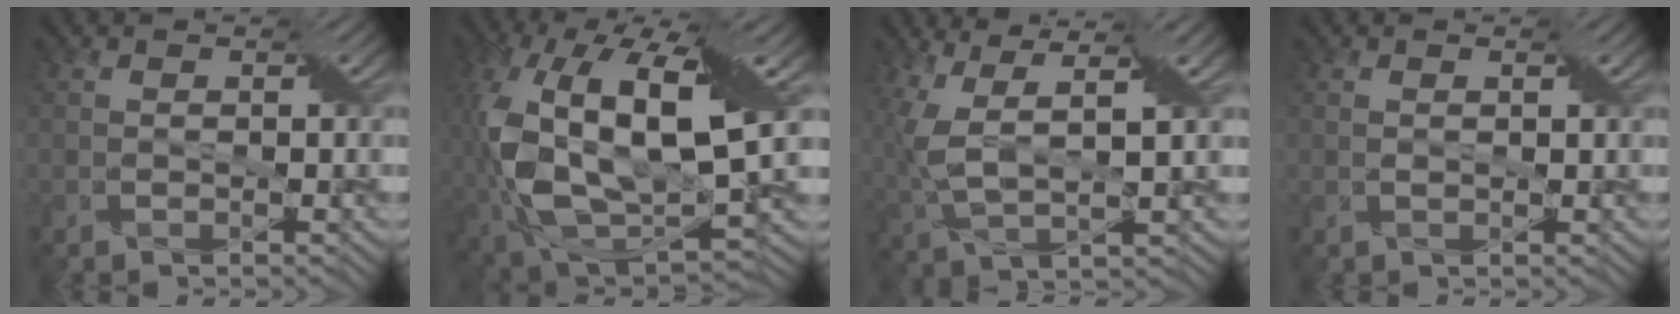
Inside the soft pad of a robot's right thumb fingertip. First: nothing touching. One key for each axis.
{"total": 16.9, "fx": 1.9, "fy": 8.6, "fz": 14.4, "tx": -0.316, "ty": -0.005, "tz": 0.028}
{"total": 8.0, "fx": 2.4, "fy": 2.9, "fz": 7.0, "tx": -0.184, "ty": 0.003, "tz": 0.048}
{"total": 0.6, "fx": 0.5, "fy": 0.1, "fz": 0.2, "tx": -0.007, "ty": 0.002, "tz": 0.007}